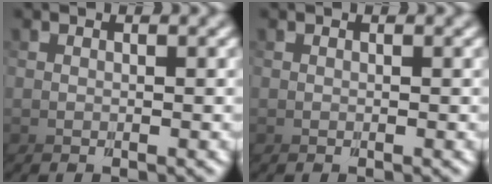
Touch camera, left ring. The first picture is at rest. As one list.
[{"total": 0.0}]